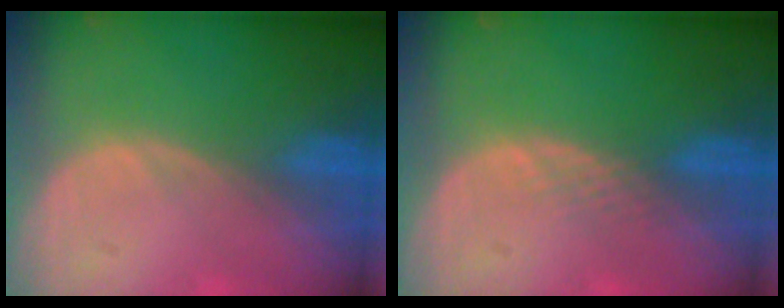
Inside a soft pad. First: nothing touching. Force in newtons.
{"total": 1.3, "press": 1.2, "slide": 0.1}